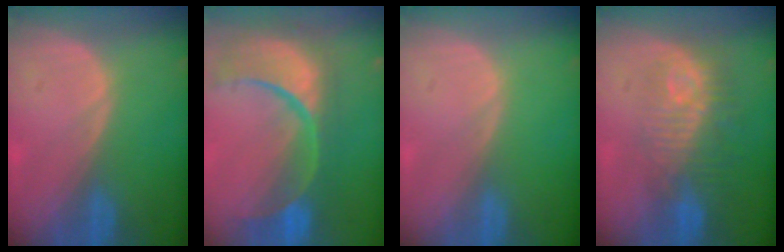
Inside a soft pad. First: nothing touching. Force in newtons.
{"total": 13.7, "press": 10.8, "slide": 8.3}
{"total": 0.0}
{"total": 9.7, "press": 8.7, "slide": 4.4}